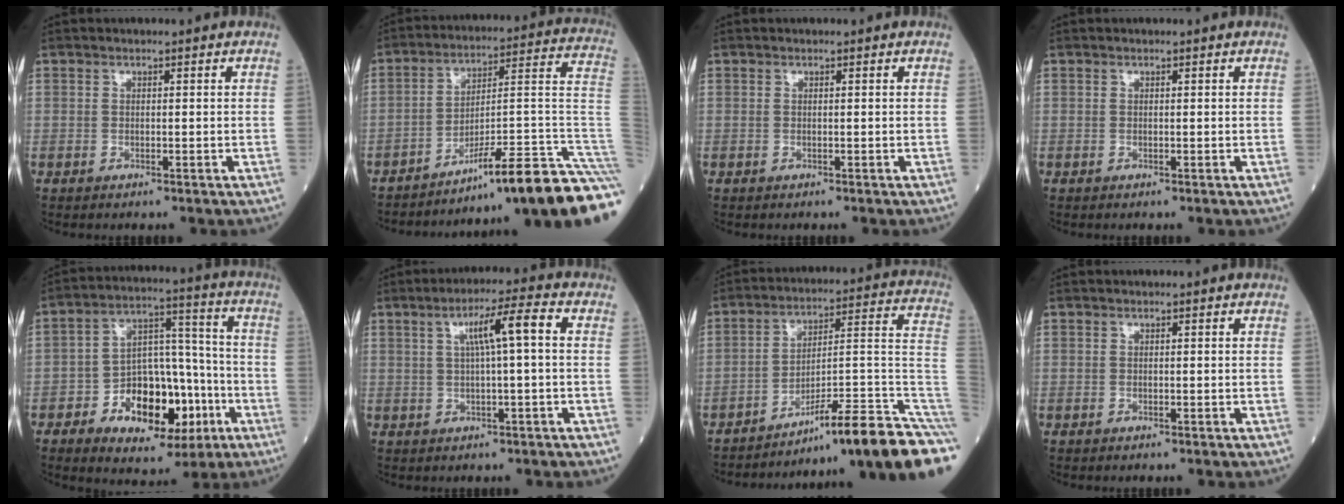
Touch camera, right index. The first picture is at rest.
{"total": 21.2, "force": [-15.4, -0.9, 14.6], "torque": [-0.112, 0.029, -0.233]}
{"total": 0.0}
{"total": 0.0}
{"total": 14.6, "force": [-5.5, 8.1, 10.8], "torque": [-0.172, 0.027, -0.082]}
{"total": 6.5, "force": [1.2, 0.0, 6.4], "torque": [-0.111, 0.015, 0.021]}
{"total": 19.1, "force": [-13.8, -1.0, 13.1], "torque": [-0.111, 0.043, -0.208]}
{"total": 0.0}